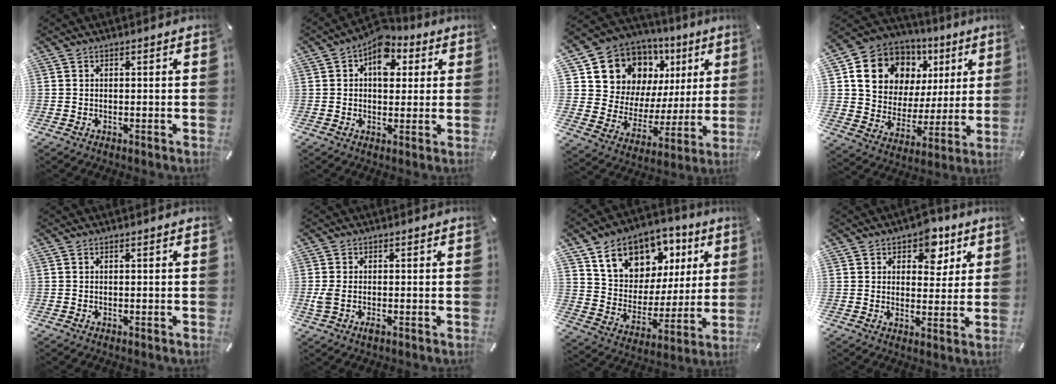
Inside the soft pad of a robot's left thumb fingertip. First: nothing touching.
{"total": 9.8, "force": [3.4, 6.7, 6.2], "torque": [-0.076, -0.013, 0.056]}
{"total": 13.0, "force": [8.5, 9.4, 3.0], "torque": [-0.066, -0.080, 0.160]}
{"total": 14.2, "force": [6.8, 11.3, 5.2], "torque": [-0.097, -0.041, 0.133]}
{"total": 0.0}
{"total": 2.9, "force": [-0.5, 1.6, 2.3], "torque": [-0.048, -0.001, -0.009]}
{"total": 14.2, "force": [8.1, 10.8, 4.3], "torque": [-0.086, -0.051, 0.151]}
{"total": 7.8, "force": [4.5, 5.6, 3.1], "torque": [-0.026, -0.023, 0.075]}